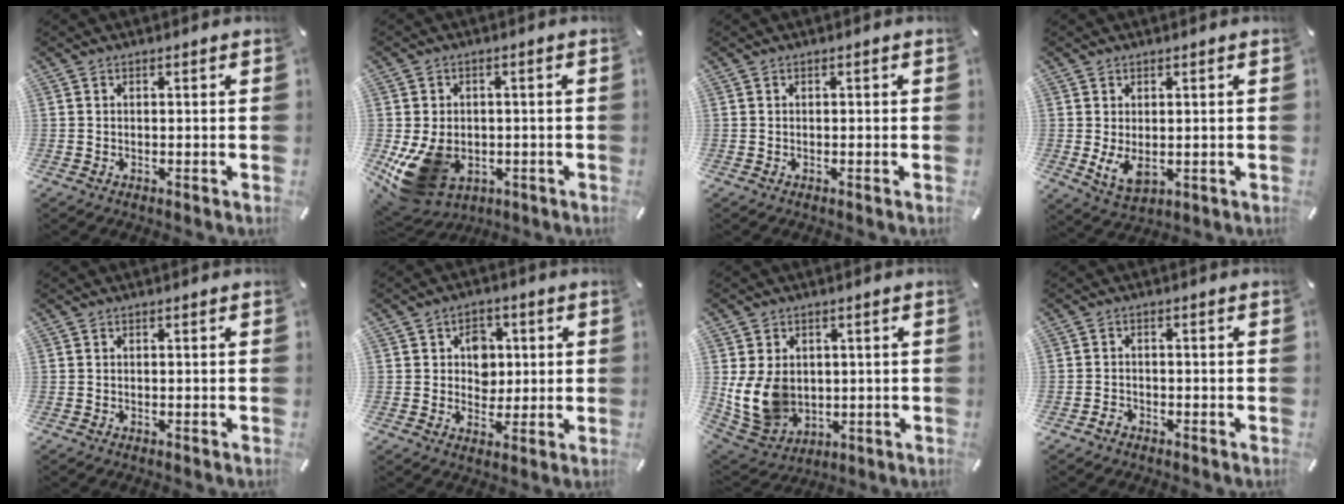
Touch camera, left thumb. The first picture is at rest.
{"total": 11.6, "force": [-3.5, 9.0, 6.5], "torque": [-0.144, 0.016, -0.057]}
{"total": 0.0}
{"total": 5.3, "force": [0.1, 3.2, 4.2], "torque": [-0.085, -0.010, -0.001]}
{"total": 0.0}
{"total": 6.9, "force": [1.2, 6.1, 2.9], "torque": [-0.033, 0.001, 0.015]}
{"total": 12.2, "force": [0.9, 10.2, 6.6], "torque": [-0.155, -0.012, 0.018]}
{"total": 1.7, "force": [-1.2, 1.0, 0.6], "torque": [-0.012, 0.005, -0.027]}